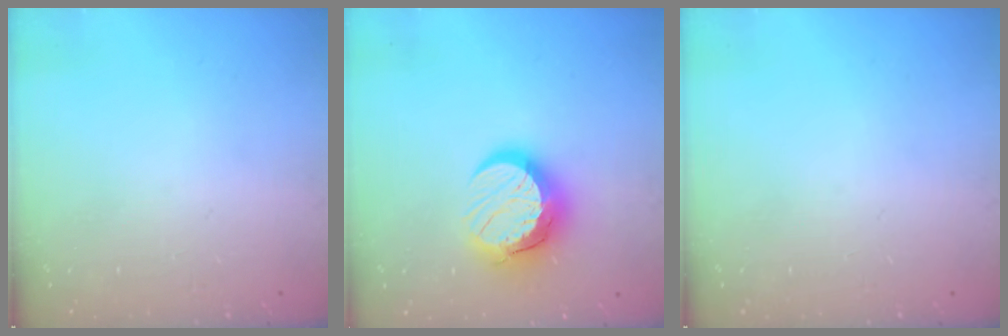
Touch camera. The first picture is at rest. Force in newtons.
{"total": 13.1, "press": 13.1, "slide": 1.2}
{"total": 0.0}